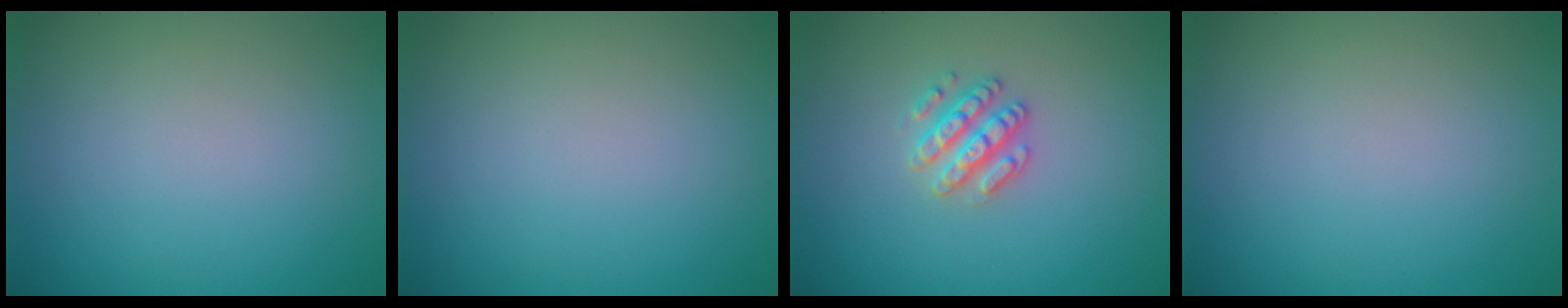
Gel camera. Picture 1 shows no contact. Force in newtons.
{"total": 0.0}
{"total": 2.6, "press": 2.6, "slide": 0.3}
{"total": 0.0}